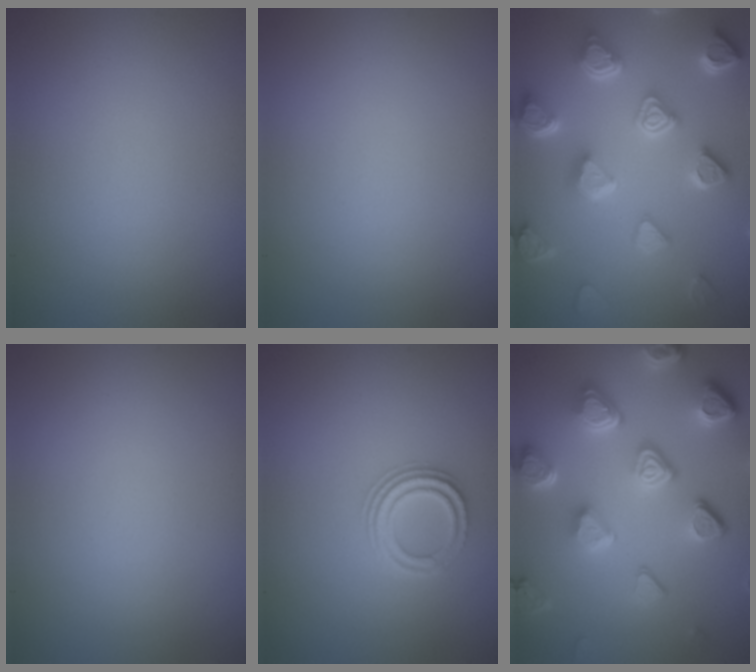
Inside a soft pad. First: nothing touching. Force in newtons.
{"total": 0.0}
{"total": 7.4, "press": 5.9, "slide": 4.4}
{"total": 0.0}
{"total": 2.5, "press": 2.2, "slide": 1.2}
{"total": 7.5, "press": 5.6, "slide": 5.0}